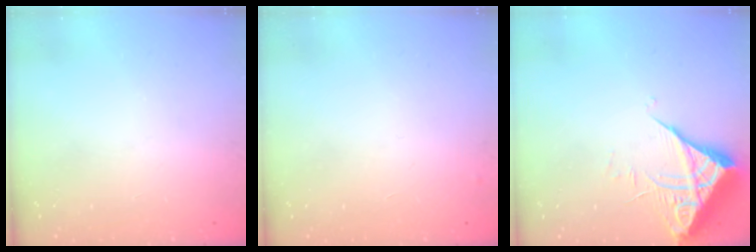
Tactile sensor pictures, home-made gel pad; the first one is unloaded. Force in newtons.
{"total": 3.2, "press": 3.2, "slide": 0.4}
{"total": 7.0, "press": 7.0, "slide": 0.6}